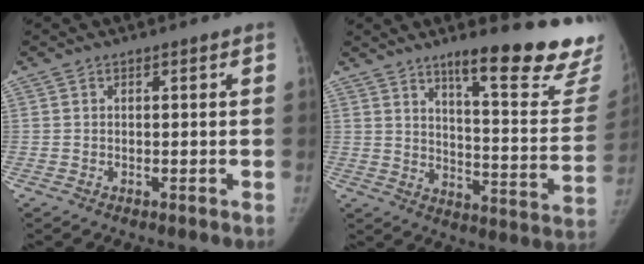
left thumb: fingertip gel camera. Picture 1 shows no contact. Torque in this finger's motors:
{"motor_torque": [1.23, -0.50, 1.16, -1.17, 0.27]}